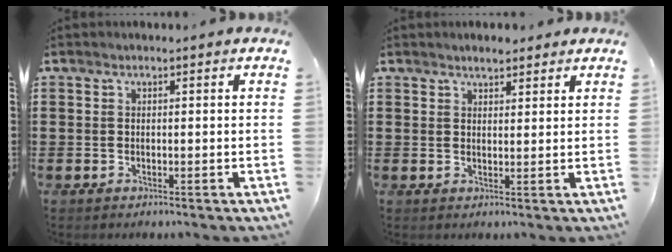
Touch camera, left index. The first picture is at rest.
{"total": 2.0, "force": [1.9, 0.6, 0.4], "torque": [-0.012, 0.006, 0.036]}